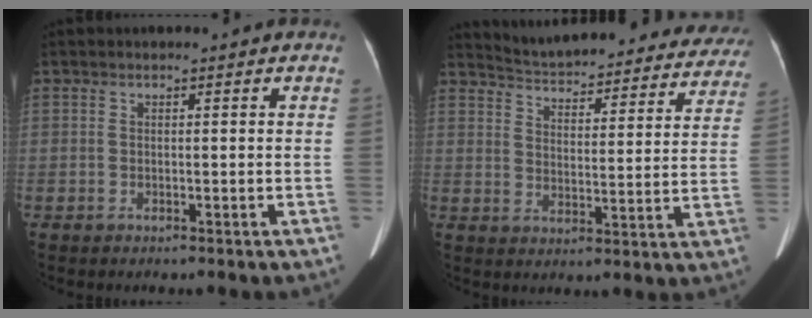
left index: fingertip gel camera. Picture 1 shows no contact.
{"total": 26.6, "force": [24.8, 5.6, 7.6], "torque": [-0.116, -0.045, 0.304]}